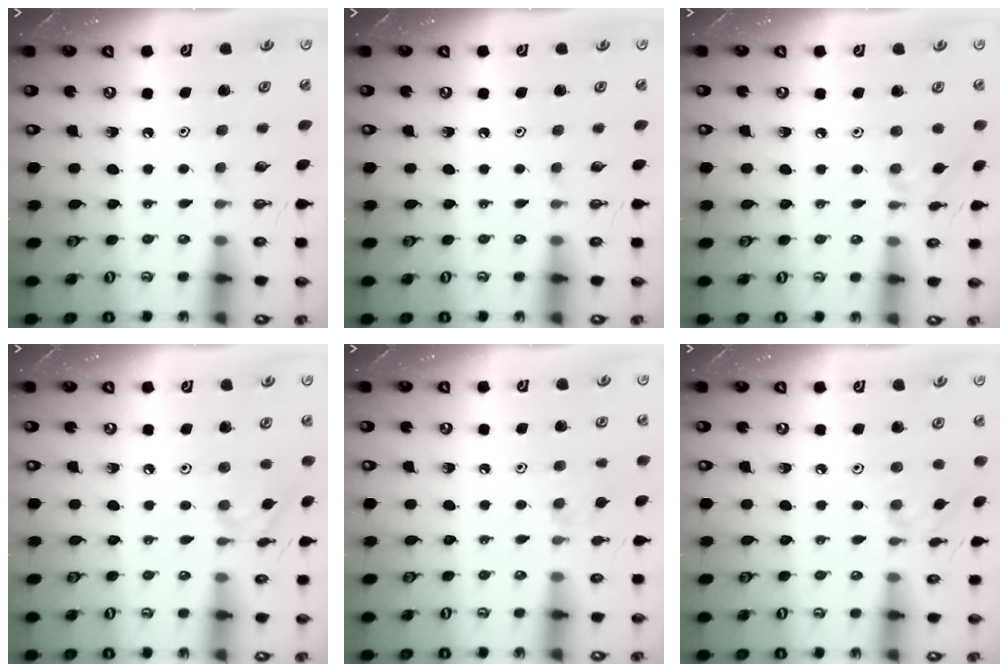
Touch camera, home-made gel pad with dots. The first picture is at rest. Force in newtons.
{"total": 0.0}
{"total": 2.6, "press": 2.6, "slide": 0.5}
{"total": 6.0, "press": 6.0, "slide": 0.4}
{"total": 5.5, "press": 5.4, "slide": 0.8}
{"total": 2.0, "press": 2.0, "slide": 0.4}